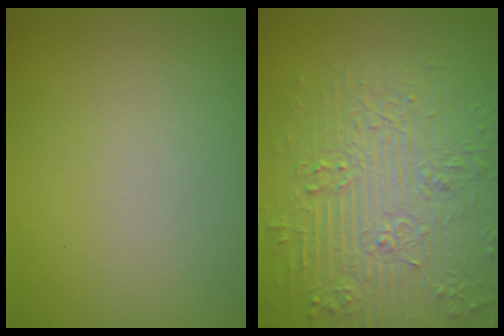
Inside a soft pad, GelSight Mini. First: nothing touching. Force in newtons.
{"total": 8.9, "press": 6.7, "slide": 5.8}